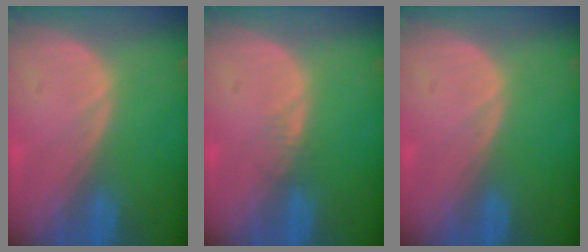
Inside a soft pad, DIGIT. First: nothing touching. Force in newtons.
{"total": 1.3, "press": 1.2, "slide": 0.2}
{"total": 0.0}